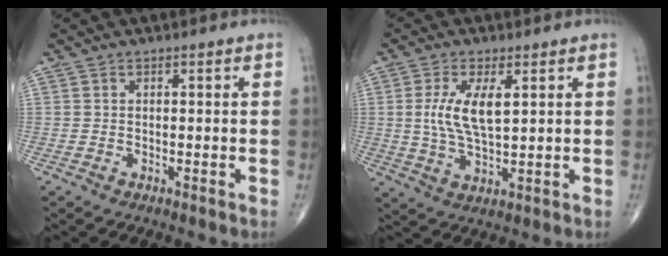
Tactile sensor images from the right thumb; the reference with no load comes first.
{"total": 8.3, "force": [1.9, 3.2, 7.4], "torque": [-0.152, -0.011, 0.040]}